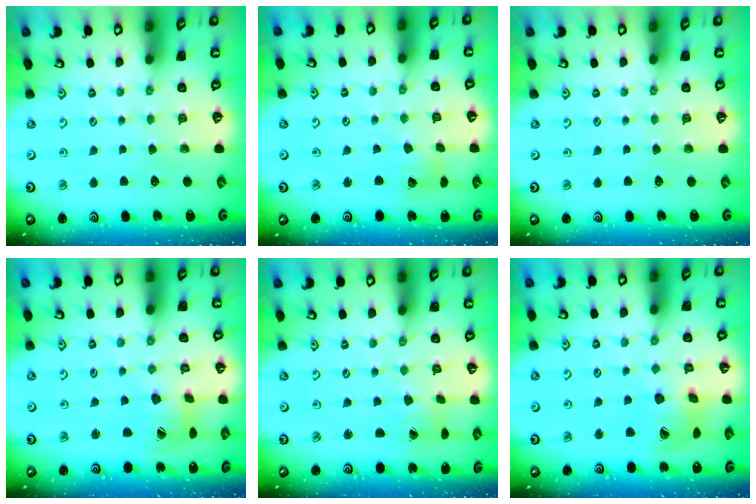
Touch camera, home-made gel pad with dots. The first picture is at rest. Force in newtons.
{"total": 4.7, "press": 4.6, "slide": 0.6}
{"total": 0.0}
{"total": 8.8, "press": 8.8, "slide": 1.2}
{"total": 1.9, "press": 1.9, "slide": 0.2}
{"total": 11.9, "press": 11.8, "slide": 1.5}